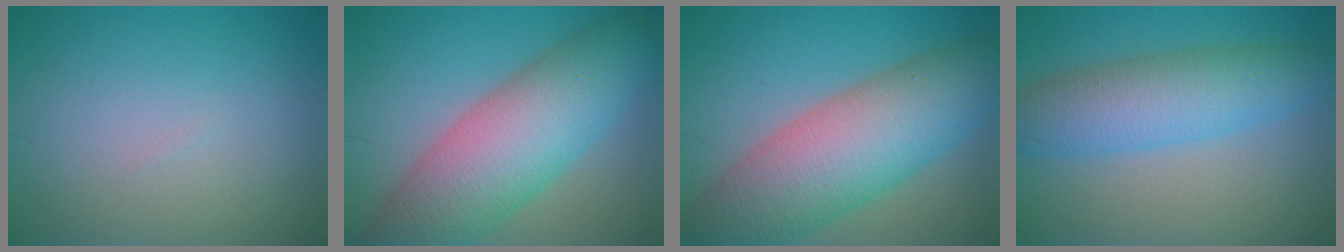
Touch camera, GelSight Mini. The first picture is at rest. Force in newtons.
{"total": 10.7, "press": 10.7, "slide": 0.6}
{"total": 11.3, "press": 11.3, "slide": 0.5}
{"total": 6.6, "press": 6.6, "slide": 0.1}